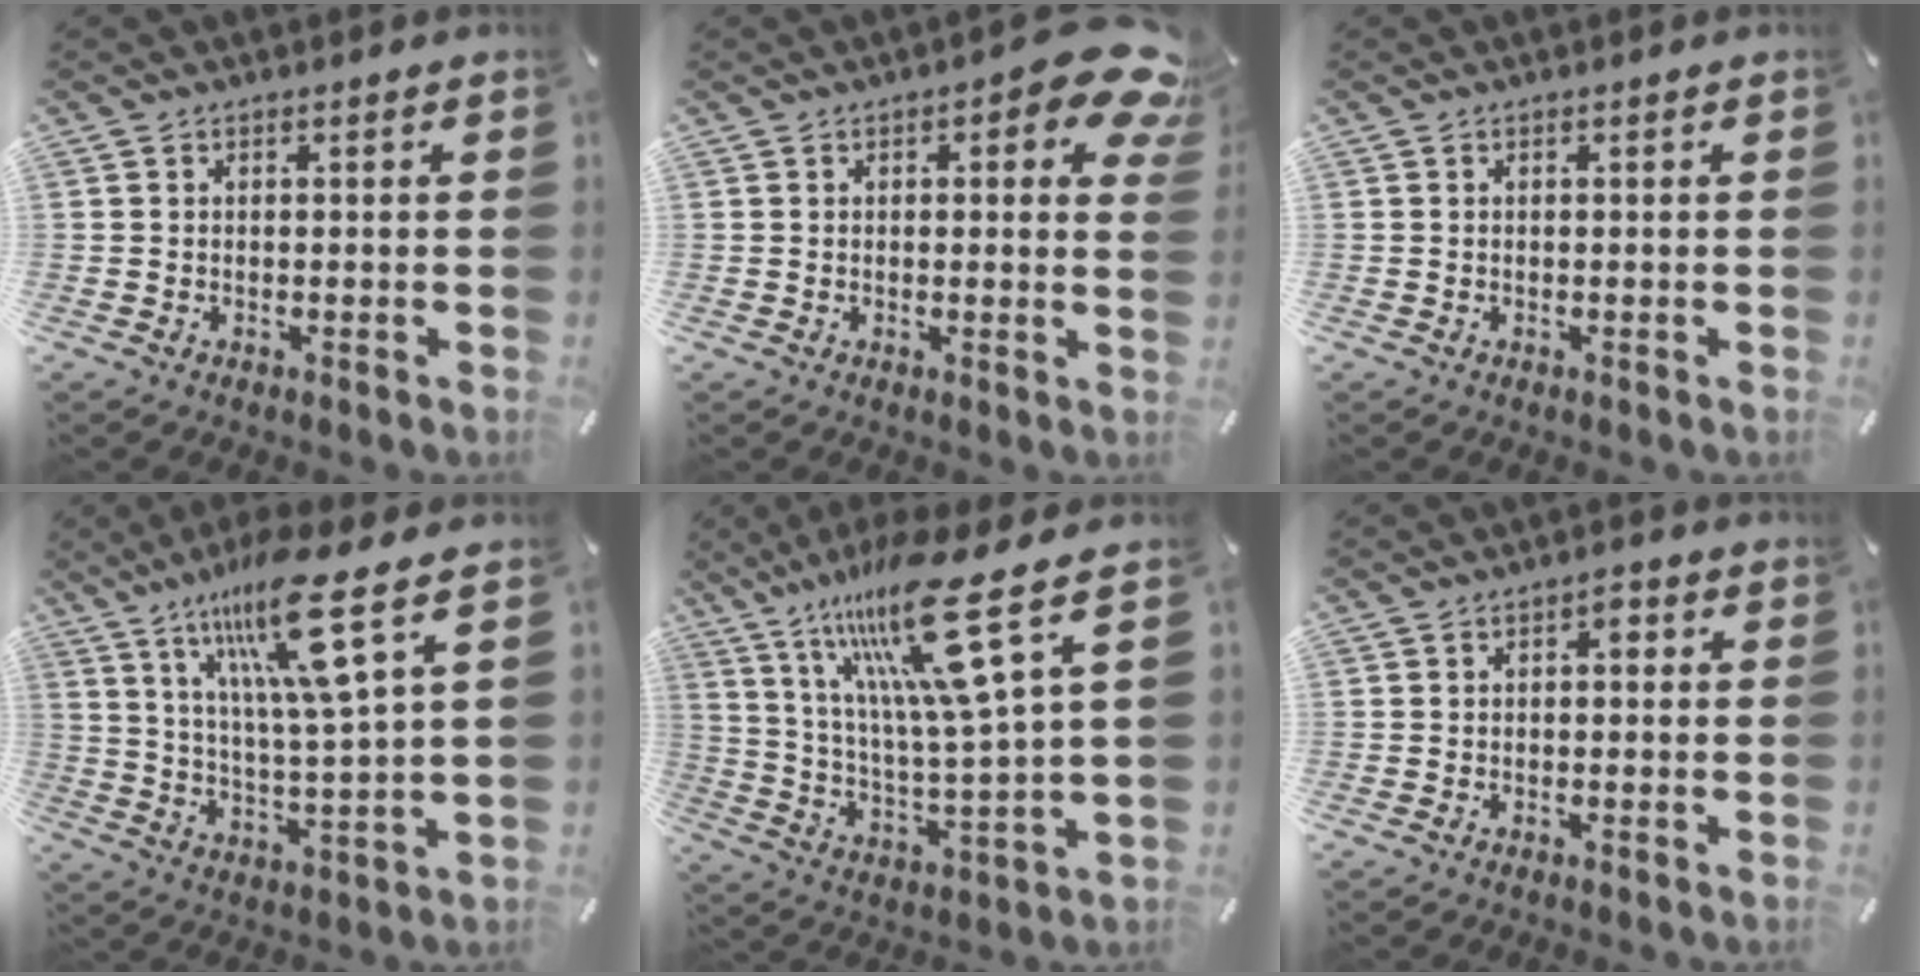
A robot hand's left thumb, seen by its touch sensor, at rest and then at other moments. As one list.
[{"total": 9.4, "force": [3.7, 4.2, 7.6], "torque": [-0.081, -0.021, 0.059]}, {"total": 0.0}, {"total": 17.1, "force": [10.3, 2.2, 13.4], "torque": [-0.249, -0.046, 0.157]}, {"total": 21.6, "force": [13.0, 2.8, 17.0], "torque": [-0.333, -0.080, 0.191]}, {"total": 2.2, "force": [-0.2, 1.2, 1.9], "torque": [-0.024, 0.005, -0.011]}]